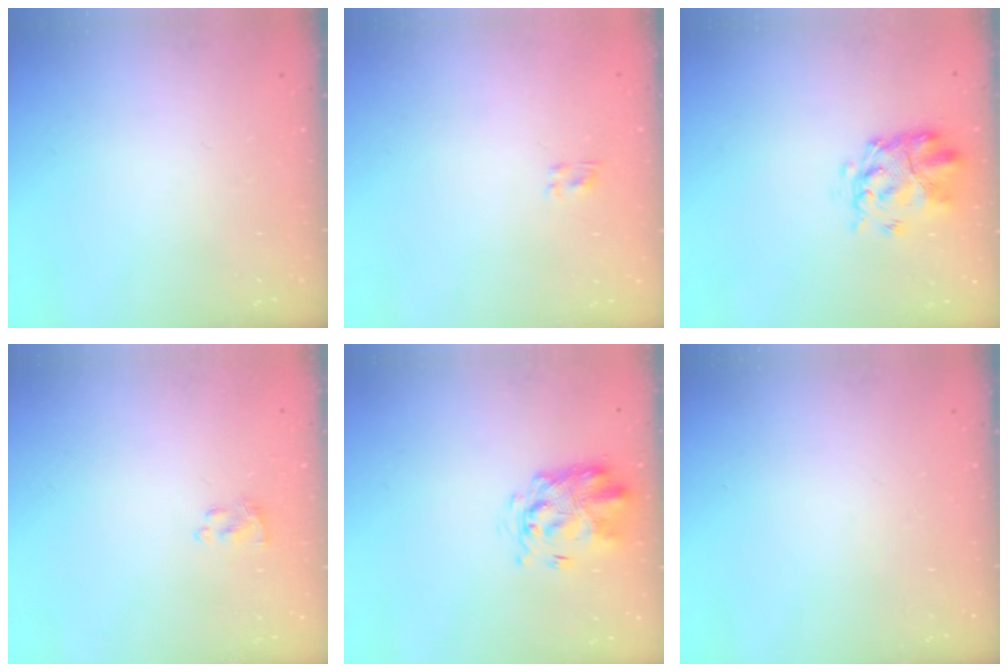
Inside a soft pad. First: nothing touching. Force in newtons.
{"total": 1.1, "press": 0.8, "slide": 0.7}
{"total": 3.8, "press": 3.5, "slide": 1.6}
{"total": 1.1, "press": 1.0, "slide": 0.5}
{"total": 3.2, "press": 3.1, "slide": 1.0}
{"total": 0.0}